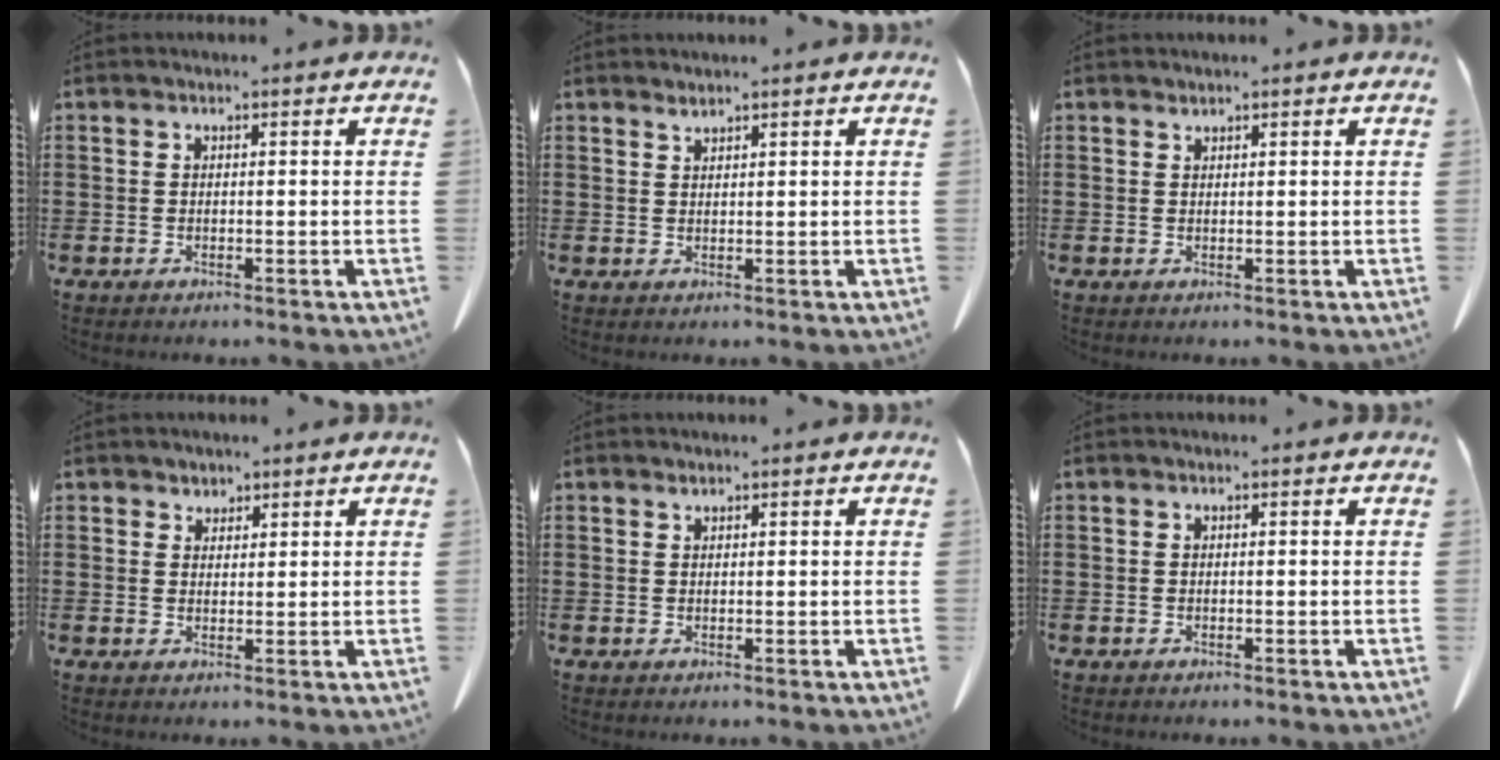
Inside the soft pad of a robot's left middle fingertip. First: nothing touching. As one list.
[{"total": 1.2, "force": [1.1, -0.1, 0.2], "torque": [-0.007, -0.006, 0.024]}, {"total": 0.8, "force": [0.8, 0.0, 0.0], "torque": [-0.004, -0.003, 0.018]}, {"total": 2.0, "force": [1.7, 0.9, 0.0], "torque": [-0.006, 0.003, 0.035]}, {"total": 0.6, "force": [0.5, 0.0, 0.2], "torque": [-0.006, -0.003, 0.012]}, {"total": 0.0}]